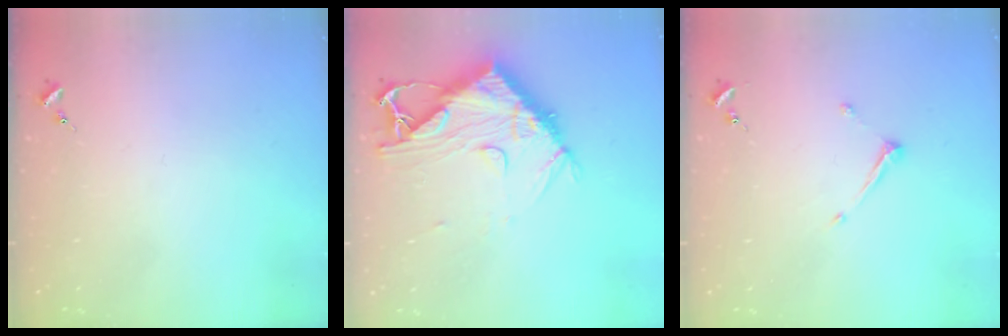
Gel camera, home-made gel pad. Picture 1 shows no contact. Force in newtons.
{"total": 13.2, "press": 13.1, "slide": 1.4}
{"total": 6.7, "press": 6.7, "slide": 0.3}